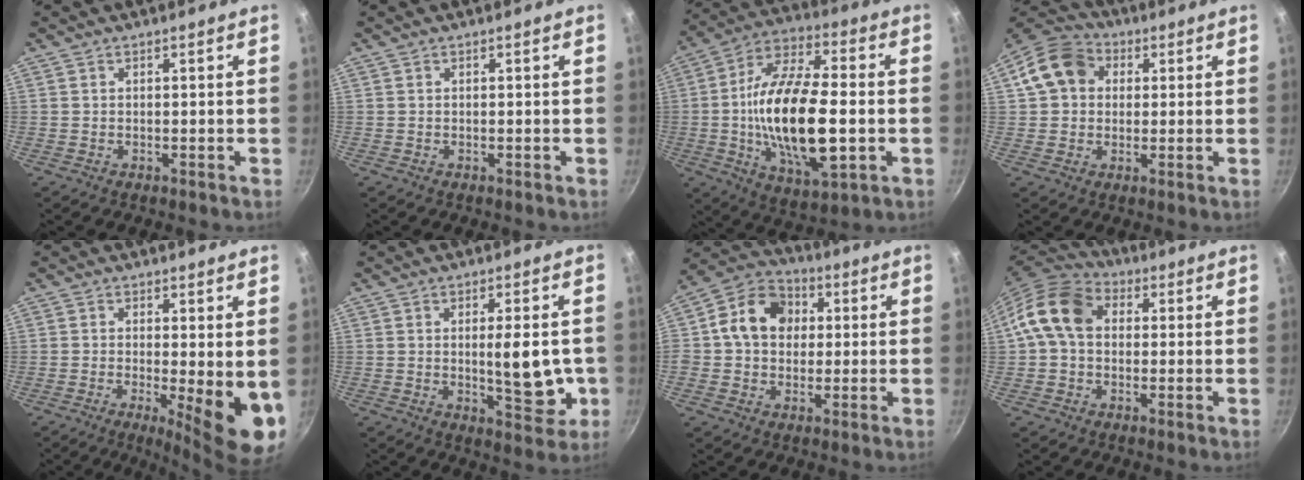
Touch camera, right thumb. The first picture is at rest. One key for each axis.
{"total": 0.0}
{"total": 23.3, "fx": -2.5, "fy": 9.9, "fz": 20.9, "tx": -0.382, "ty": 0.013, "tz": -0.049}
{"total": 11.2, "fx": 2.5, "fy": 9.1, "fz": 5.9, "tx": -0.080, "ty": 0.022, "tz": 0.025}
{"total": 10.5, "fx": -1.2, "fy": 2.7, "fz": 10.1, "tx": -0.124, "ty": -0.019, "tz": -0.009}
{"total": 10.3, "fx": -0.6, "fy": 3.7, "fz": 9.6, "tx": -0.126, "ty": -0.017, "tz": -0.004}
{"total": 12.1, "fx": 1.8, "fy": 9.9, "fz": 6.7, "tx": -0.081, "ty": 0.019, "tz": 0.008}
{"total": 11.7, "fx": 1.7, "fy": 8.9, "fz": 7.5, "tx": -0.112, "ty": 0.023, "tz": 0.009}